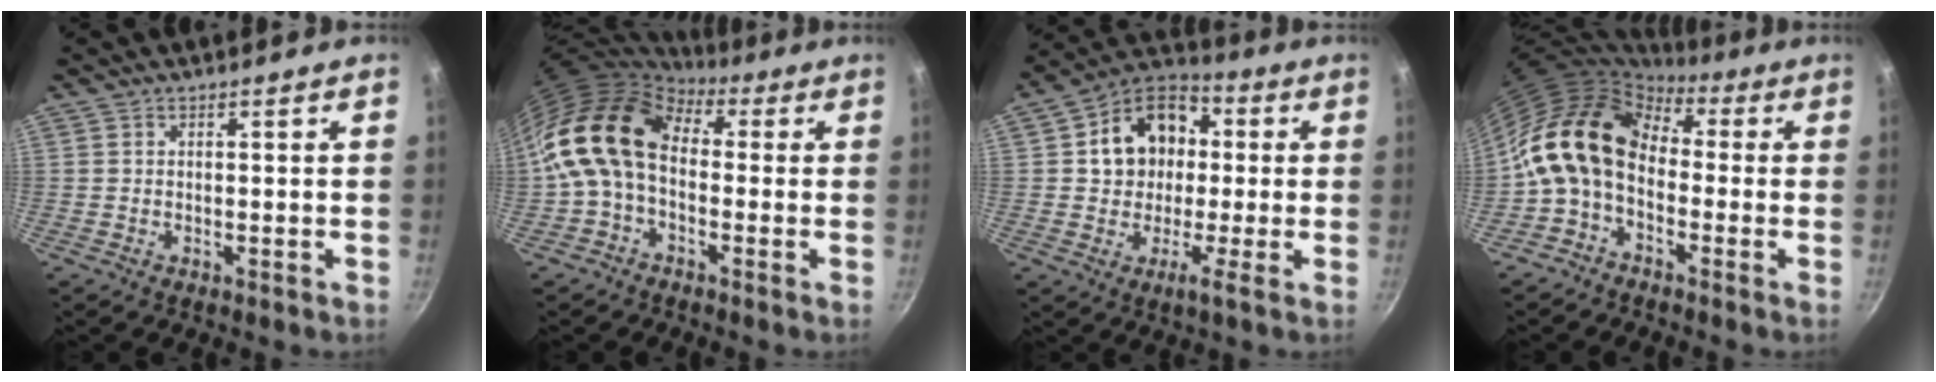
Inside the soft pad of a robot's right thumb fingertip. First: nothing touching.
{"total": 12.8, "force": [0.2, 8.3, 9.7], "torque": [-0.176, 0.026, -0.018]}
{"total": 13.4, "force": [1.7, 10.2, 8.5], "torque": [-0.113, 0.026, 0.002]}
{"total": 14.6, "force": [-0.9, 10.4, 10.2], "torque": [-0.174, 0.041, -0.041]}